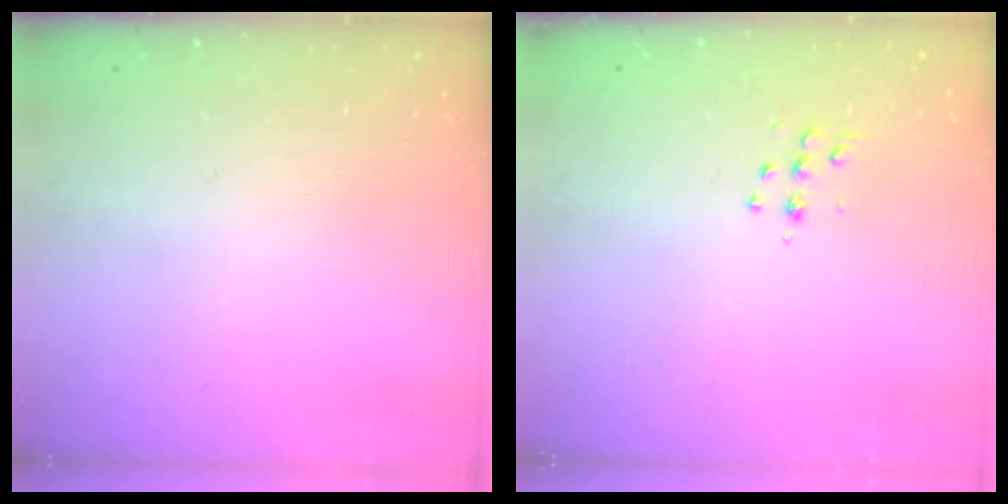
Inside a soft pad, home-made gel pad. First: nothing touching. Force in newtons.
{"total": 5.5, "press": 5.5, "slide": 0.4}